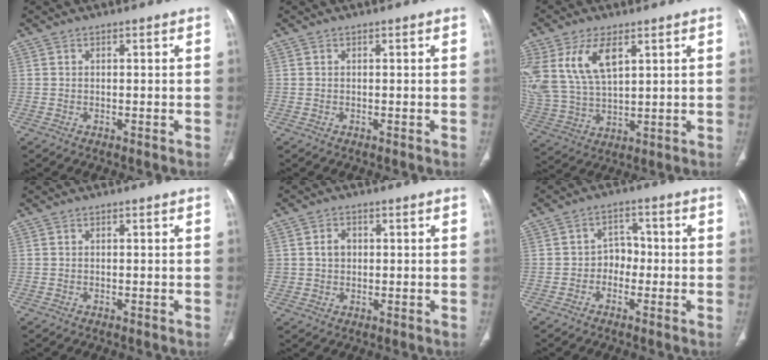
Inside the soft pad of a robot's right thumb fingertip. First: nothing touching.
{"total": 0.0}
{"total": 14.4, "force": [6.2, 7.5, 10.7], "torque": [-0.224, -0.014, 0.134]}
{"total": 0.0}
{"total": 3.6, "force": [0.6, 3.0, 1.8], "torque": [-0.017, 0.001, 0.013]}
{"total": 3.8, "force": [-1.2, 3.1, 1.8], "torque": [0.000, 0.020, -0.031]}